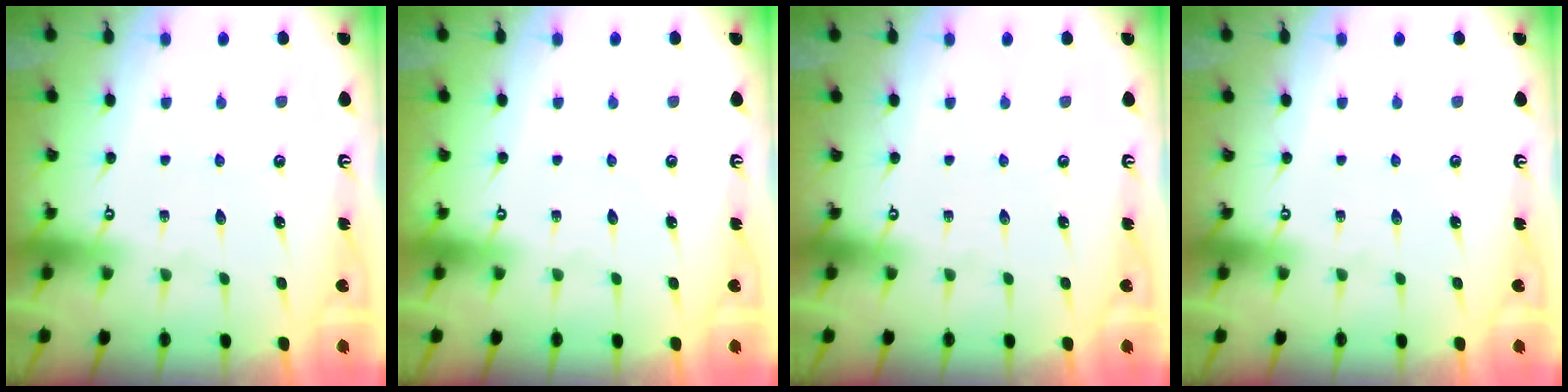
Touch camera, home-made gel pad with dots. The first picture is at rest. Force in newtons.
{"total": 0.0}
{"total": 0.0}
{"total": 0.0}